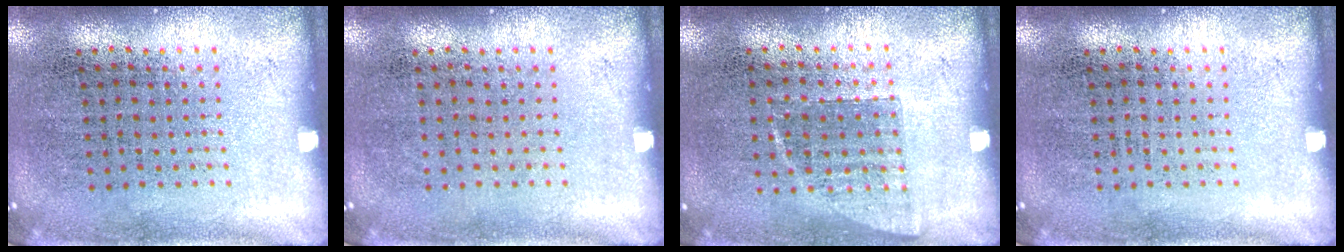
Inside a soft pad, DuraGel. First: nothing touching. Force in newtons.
{"total": 0.0}
{"total": 0.7, "press": 0.7, "slide": 0.2}
{"total": 0.0}